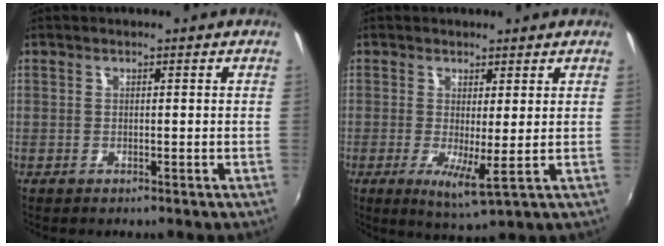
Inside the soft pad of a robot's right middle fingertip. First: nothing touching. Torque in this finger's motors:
{"motor_torque": [0.36, -1.25, -0.16, -0.02]}